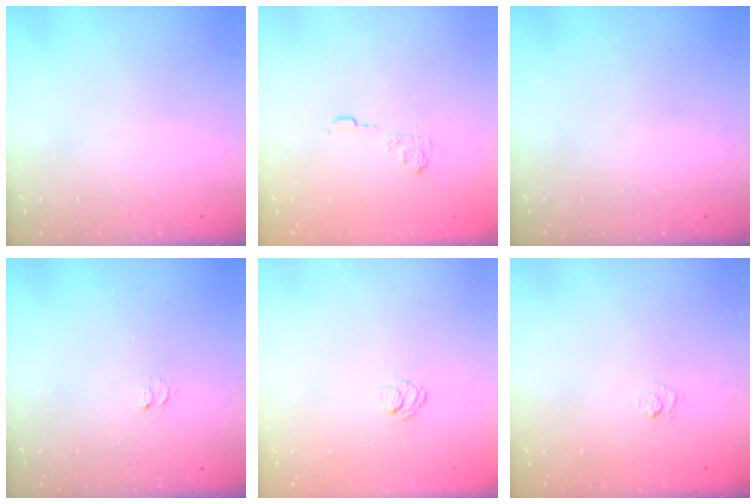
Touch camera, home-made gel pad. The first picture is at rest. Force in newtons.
{"total": 5.2, "press": 4.9, "slide": 1.5}
{"total": 0.0}
{"total": 3.6, "press": 3.6, "slide": 0.4}
{"total": 3.8, "press": 3.5, "slide": 1.4}
{"total": 5.6, "press": 5.4, "slide": 1.4}